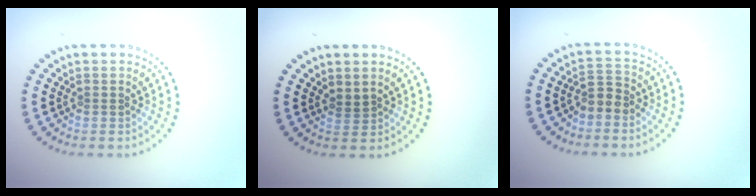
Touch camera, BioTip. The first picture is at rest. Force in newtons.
{"total": 1.0, "press": 0.8, "slide": 0.6}
{"total": 1.8, "press": 1.5, "slide": 1.0}